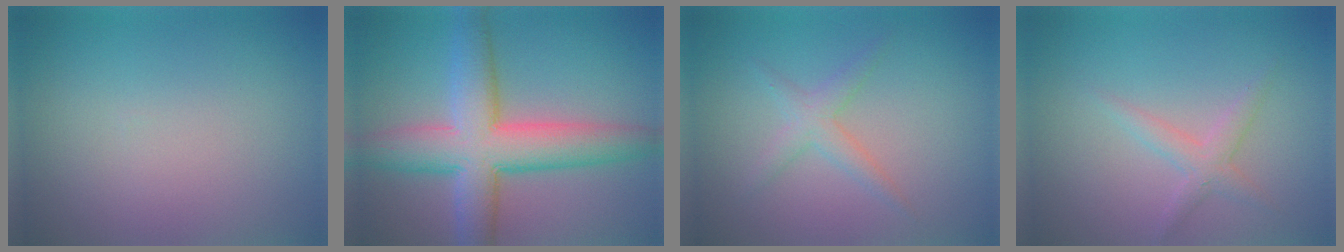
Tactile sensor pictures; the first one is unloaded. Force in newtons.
{"total": 8.4, "press": 8.4, "slide": 0.4}
{"total": 1.9, "press": 1.9, "slide": 0.1}
{"total": 1.8, "press": 1.8, "slide": 0.0}